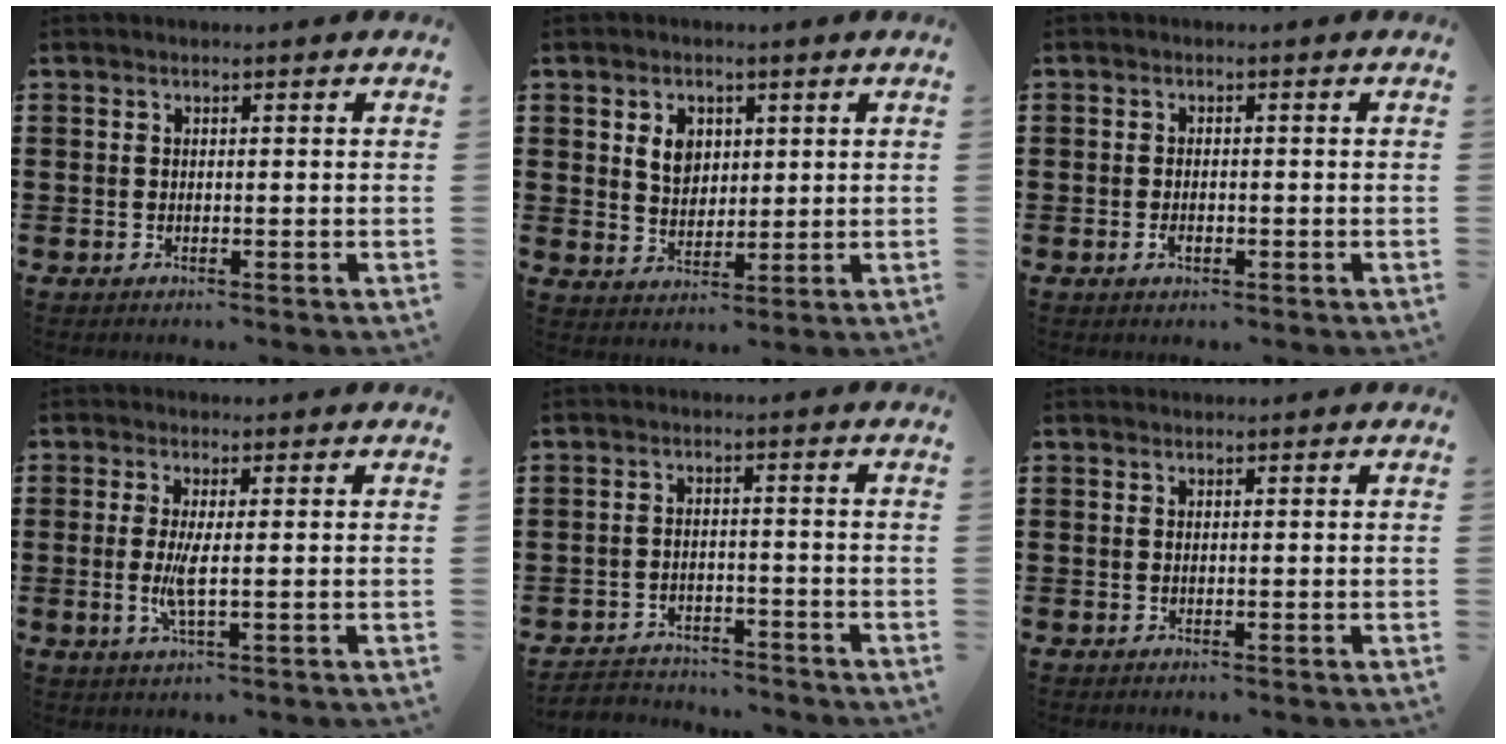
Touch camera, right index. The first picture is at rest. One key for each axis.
{"total": 4.6, "fx": 1.4, "fy": 3.6, "fz": 2.5, "tx": -0.054, "ty": 0.010, "tz": 0.022}
{"total": 1.5, "fx": -0.6, "fy": 0.7, "fz": 1.2, "tx": -0.025, "ty": -0.003, "tz": -0.011}
{"total": 3.7, "fx": -0.2, "fy": 0.3, "fz": 3.7, "tx": -0.081, "ty": -0.012, "tz": -0.009}
{"total": 3.0, "fx": -3.0, "fy": 0.4, "fz": -0.3, "tx": -0.004, "ty": -0.001, "tz": -0.065}
{"total": 0.0}